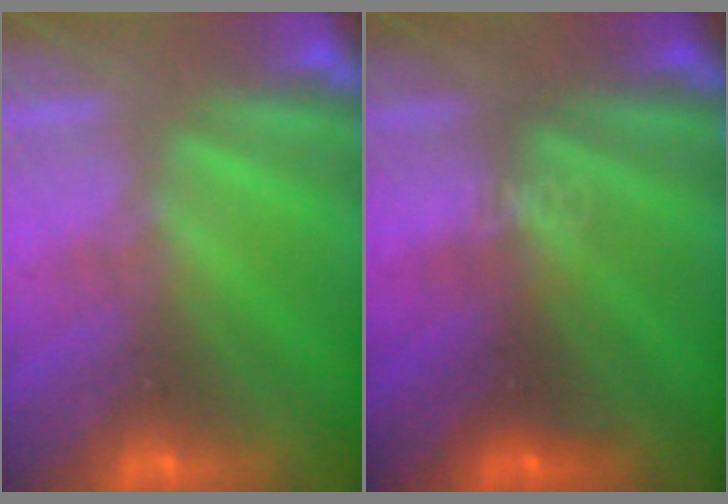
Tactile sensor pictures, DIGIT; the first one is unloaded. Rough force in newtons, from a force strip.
{"total": 3.4}